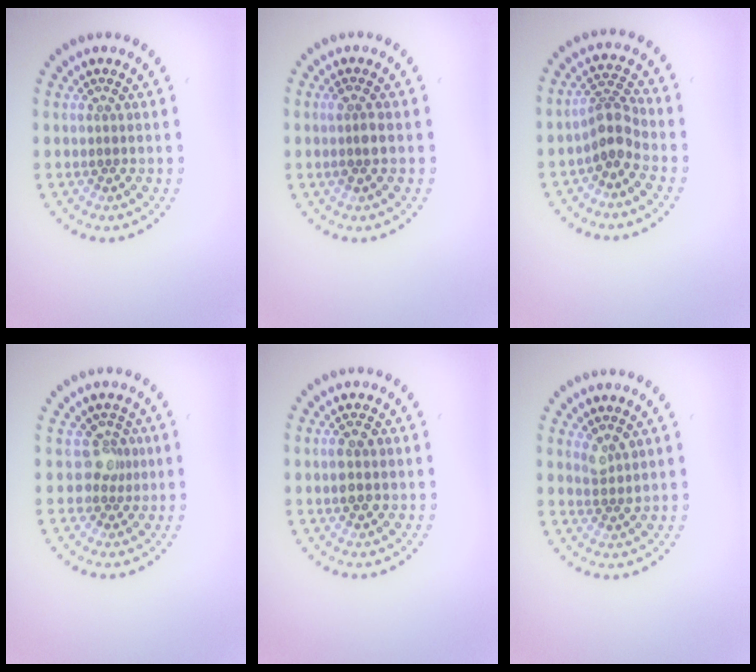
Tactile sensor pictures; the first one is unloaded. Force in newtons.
{"total": 1.4, "press": 1.3, "slide": 0.5}
{"total": 2.8, "press": 2.1, "slide": 1.8}
{"total": 2.1, "press": 1.6, "slide": 1.3}
{"total": 2.7, "press": 2.7, "slide": 0.2}
{"total": 1.6, "press": 1.4, "slide": 0.9}